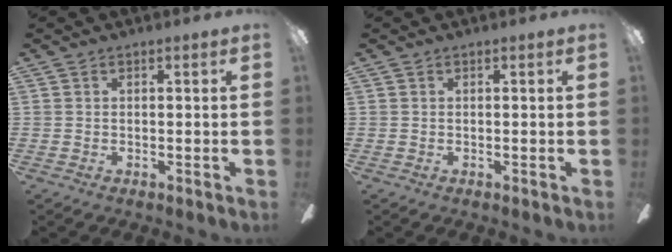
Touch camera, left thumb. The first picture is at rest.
{"total": 0.0}